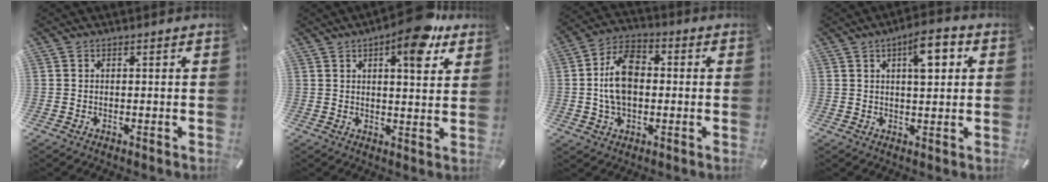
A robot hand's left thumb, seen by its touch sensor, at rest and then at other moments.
{"total": 10.7, "force": [6.4, 3.2, 7.9], "torque": [-0.110, -0.034, 0.102]}
{"total": 11.7, "force": [0.1, 7.8, 8.7], "torque": [-0.171, 0.011, -0.002]}
{"total": 7.8, "force": [2.9, 3.2, 6.5], "torque": [-0.085, -0.010, 0.039]}